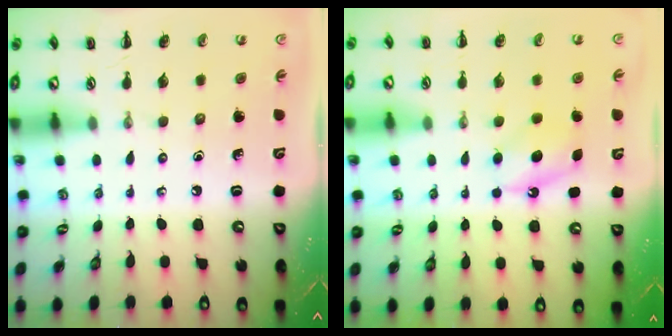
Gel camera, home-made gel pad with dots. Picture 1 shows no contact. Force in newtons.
{"total": 6.8, "press": 6.6, "slide": 1.6}